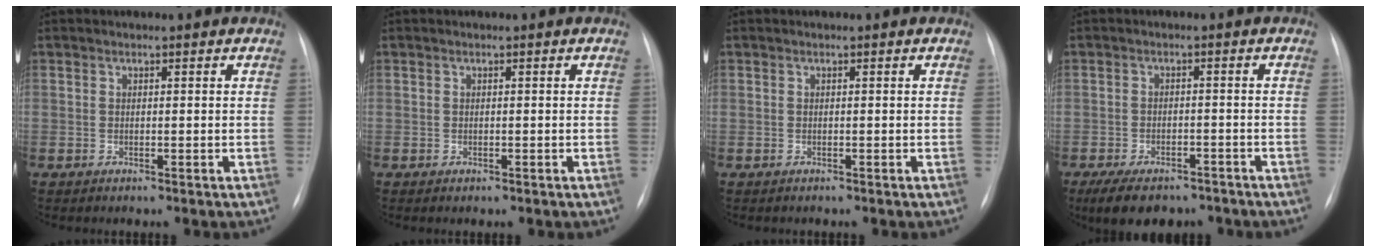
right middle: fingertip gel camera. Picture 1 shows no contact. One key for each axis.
{"total": 0.0}
{"total": 0.0}
{"total": 9.4, "fx": -7.1, "fy": 4.1, "fz": 4.4, "tx": -0.066, "ty": -0.002, "tz": -0.102}